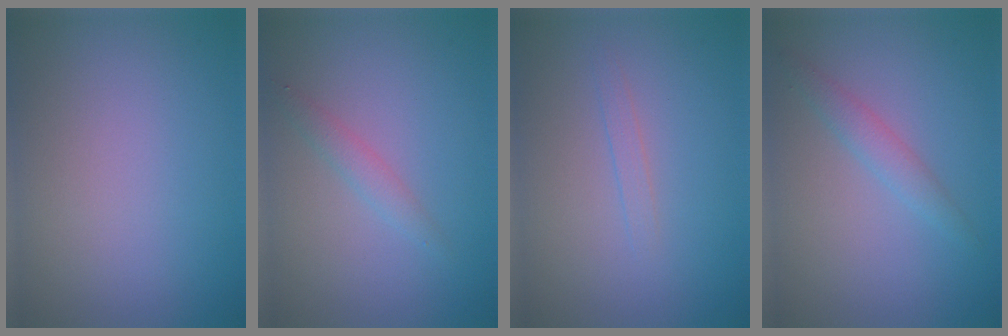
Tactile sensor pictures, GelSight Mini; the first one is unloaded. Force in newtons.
{"total": 1.4, "press": 1.4, "slide": 0.0}
{"total": 0.8, "press": 0.8, "slide": 0.0}
{"total": 1.7, "press": 1.7, "slide": 0.0}